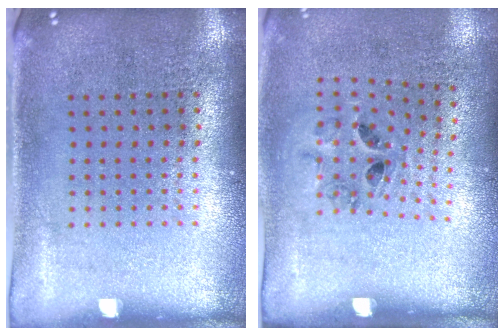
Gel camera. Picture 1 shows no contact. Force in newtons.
{"total": 1.3, "press": 0.8, "slide": 1.1}